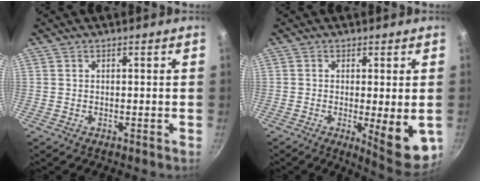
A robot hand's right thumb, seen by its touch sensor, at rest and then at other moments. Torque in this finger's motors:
{"motor_torque": [-0.22, 0.55, -0.02, 0.04, 0.06]}